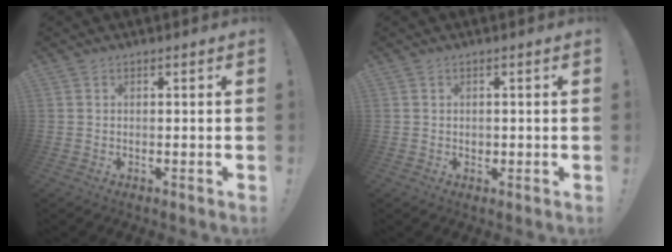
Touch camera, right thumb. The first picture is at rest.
{"total": 1.0, "force": [0.0, 1.0, 0.3], "torque": [-0.006, 0.002, 0.000]}